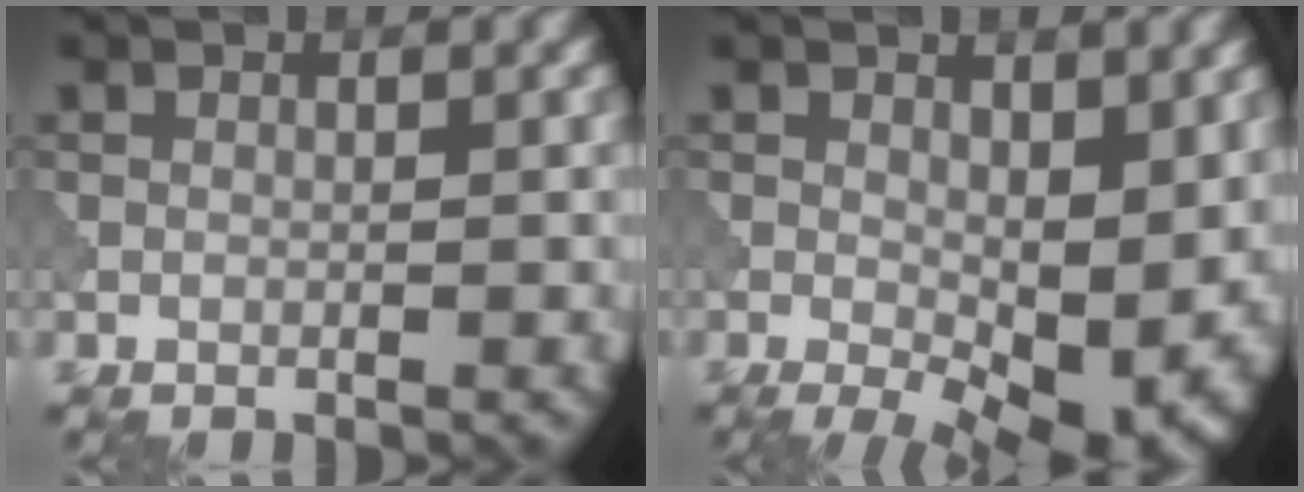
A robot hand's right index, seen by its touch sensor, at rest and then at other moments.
{"total": 8.8, "force": [-0.6, 4.7, 7.5], "torque": [-0.106, -0.022, 0.004]}